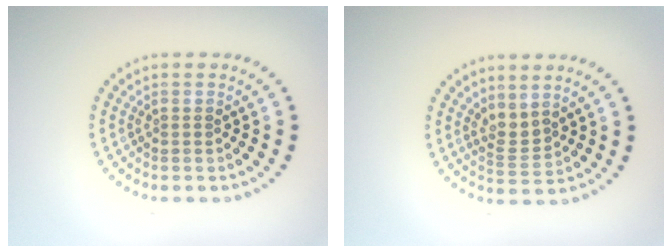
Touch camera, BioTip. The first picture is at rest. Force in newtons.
{"total": 2.0, "press": 1.4, "slide": 1.4}